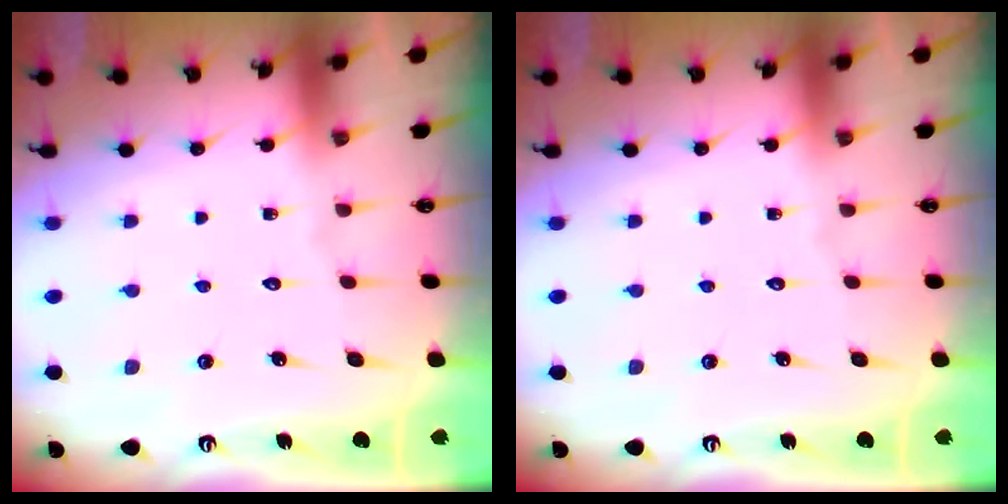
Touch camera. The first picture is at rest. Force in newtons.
{"total": 0.0}